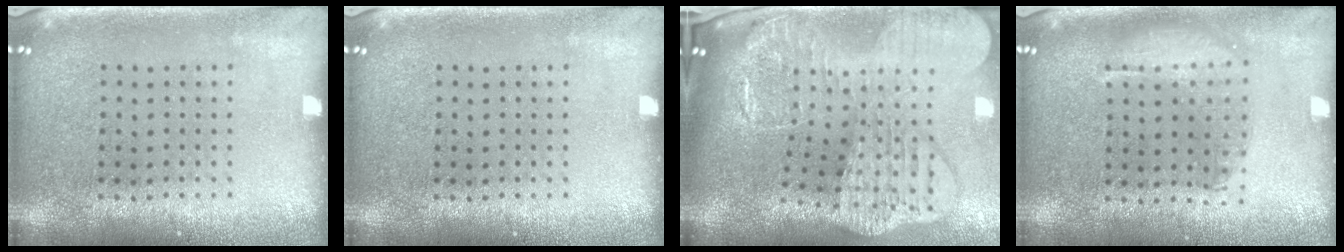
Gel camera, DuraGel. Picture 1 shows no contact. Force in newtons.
{"total": 0.0}
{"total": 4.1, "press": 3.1, "slide": 2.6}
{"total": 1.3, "press": 1.3, "slide": 0.3}